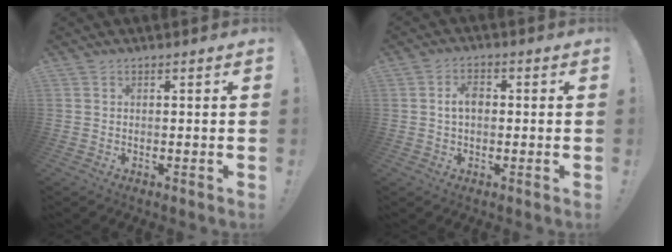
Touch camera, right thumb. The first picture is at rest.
{"total": 3.9, "force": [1.1, 2.0, 3.2], "torque": [-0.052, 0.002, 0.014]}